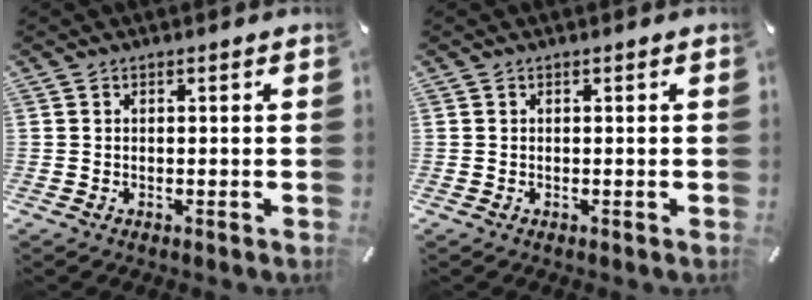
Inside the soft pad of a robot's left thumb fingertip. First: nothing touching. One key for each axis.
{"total": 0.0}